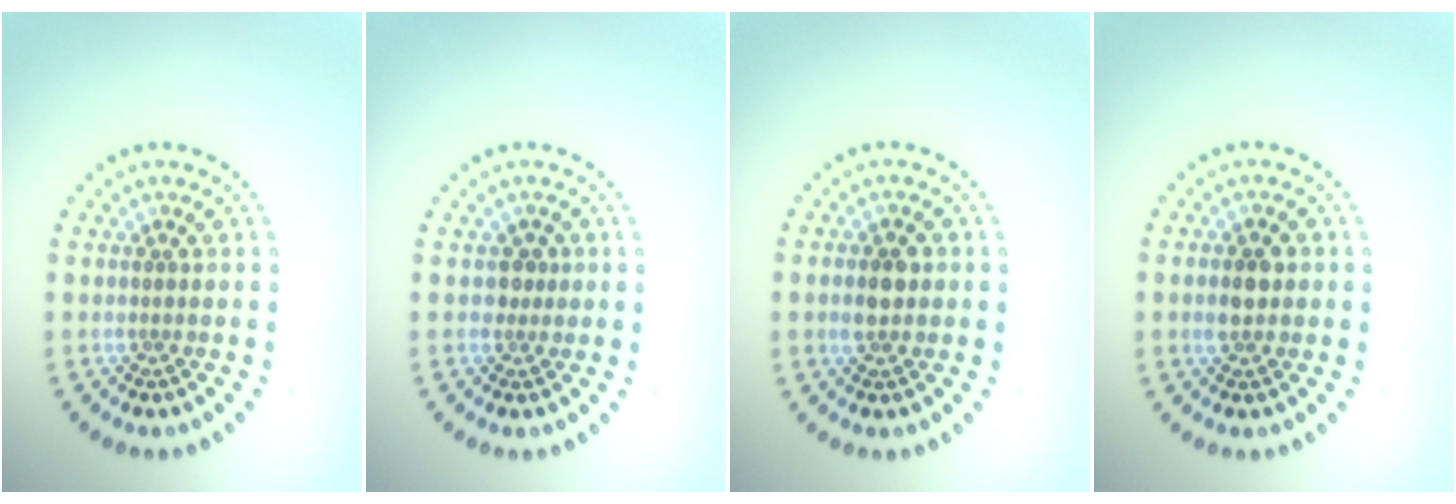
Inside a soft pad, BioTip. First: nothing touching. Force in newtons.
{"total": 1.0, "press": 0.8, "slide": 0.7}
{"total": 2.5, "press": 2.5, "slide": 0.1}
{"total": 2.6, "press": 2.6, "slide": 0.1}